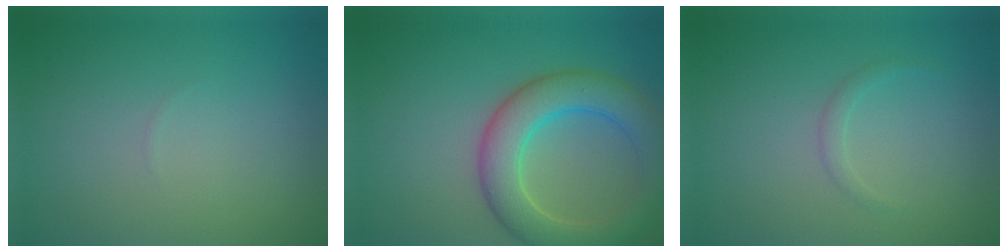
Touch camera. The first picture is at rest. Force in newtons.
{"total": 6.7, "press": 6.7, "slide": 0.2}
{"total": 0.9, "press": 0.9, "slide": 0.0}